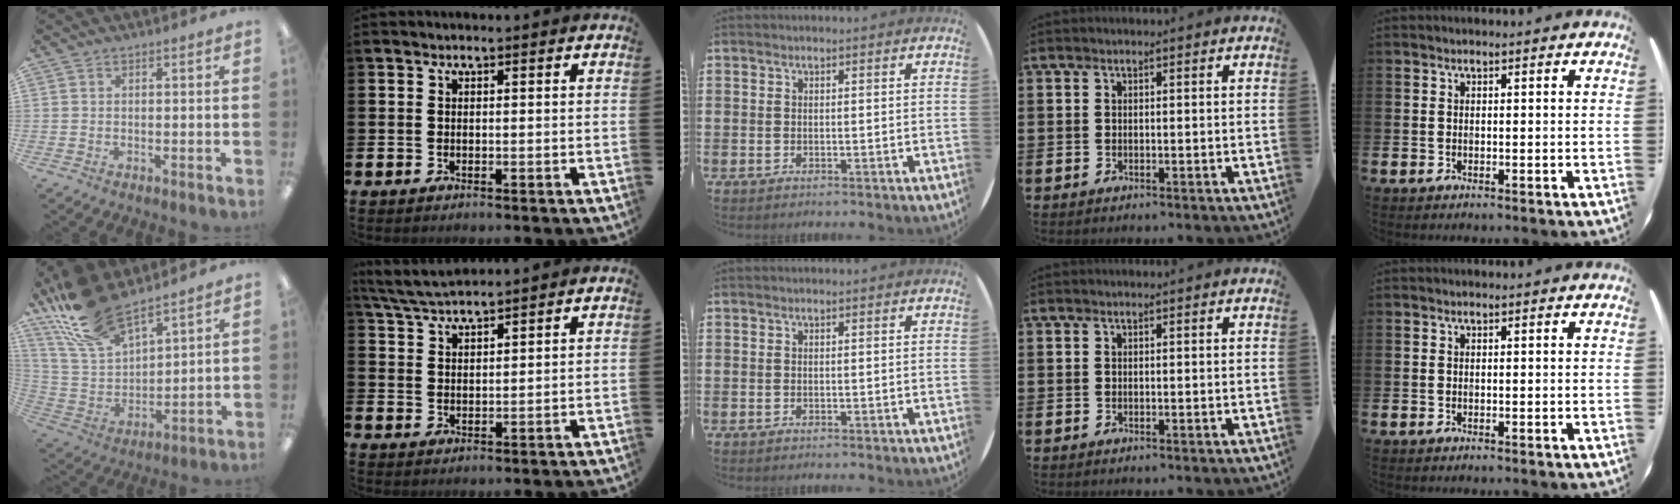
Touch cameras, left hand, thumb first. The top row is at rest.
{"thumb": {"total": 18.4, "force": [14.1, 7.6, 9.0], "torque": [-0.209, -0.068, 0.261]}, "index": {"total": 4.5, "force": [4.3, 0.4, 1.2], "torque": [-0.043, -0.016, 0.079]}}